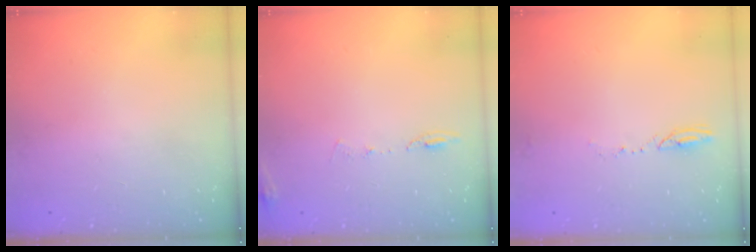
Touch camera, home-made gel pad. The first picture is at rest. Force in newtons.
{"total": 6.4, "press": 6.2, "slide": 1.6}
{"total": 4.7, "press": 4.7, "slide": 0.5}